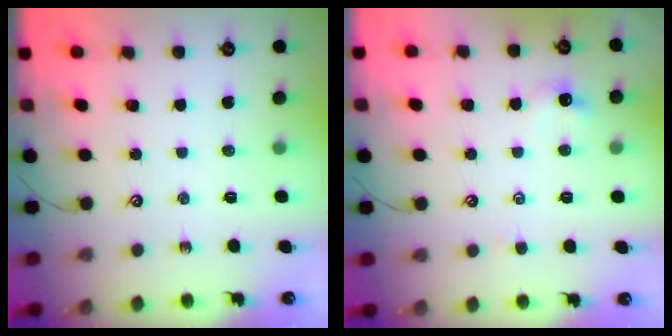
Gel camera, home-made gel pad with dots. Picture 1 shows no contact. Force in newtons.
{"total": 0.8, "press": 0.6, "slide": 0.5}